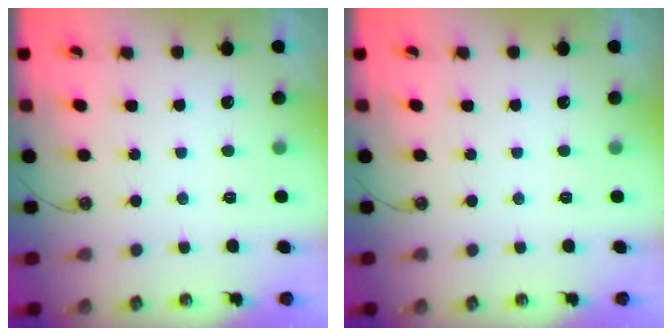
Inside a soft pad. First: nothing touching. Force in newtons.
{"total": 0.0}